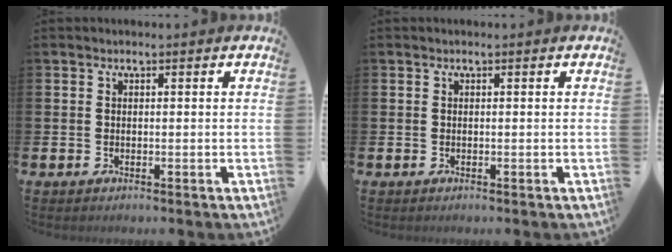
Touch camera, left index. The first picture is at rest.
{"total": 0.0}